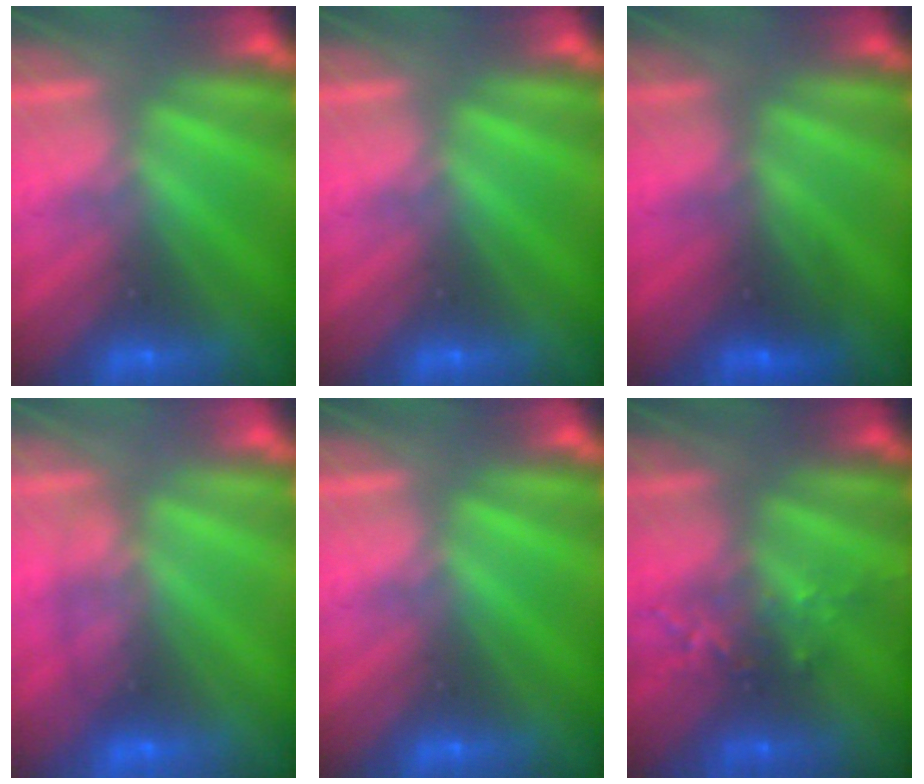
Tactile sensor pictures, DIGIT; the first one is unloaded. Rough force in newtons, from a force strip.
{"total": 0.0}
{"total": 2.7}
{"total": 1.8}
{"total": 0.0}
{"total": 2.6}